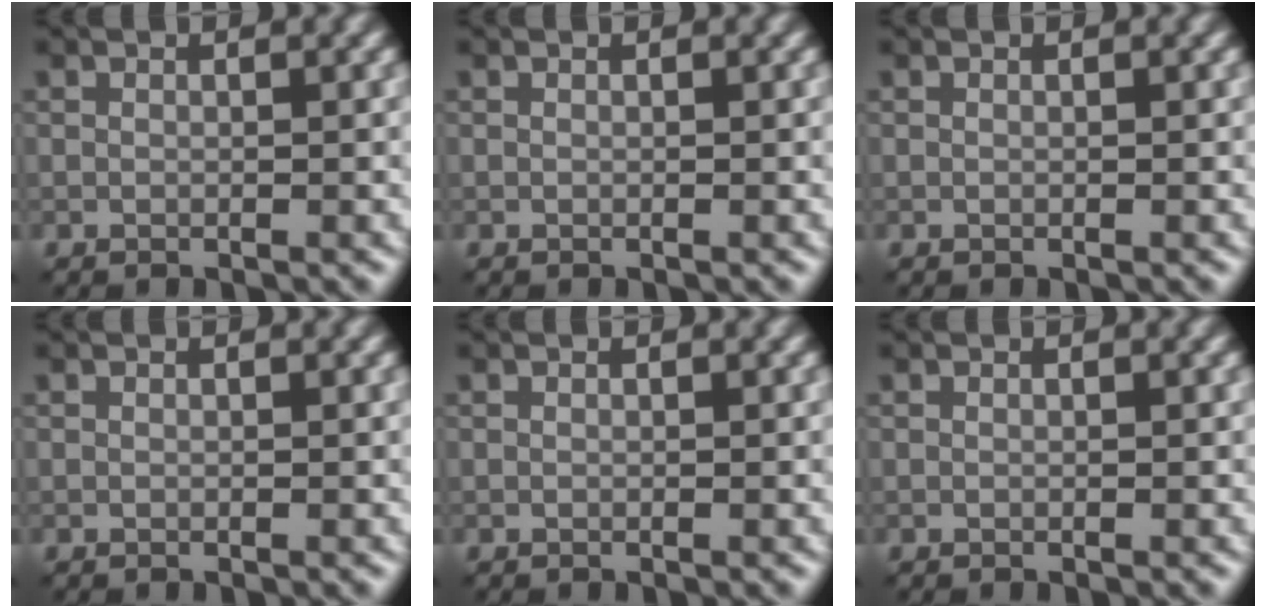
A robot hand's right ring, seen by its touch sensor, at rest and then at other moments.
{"total": 0.0}
{"total": 0.0}
{"total": 0.0}
{"total": 0.0}
{"total": 0.0}